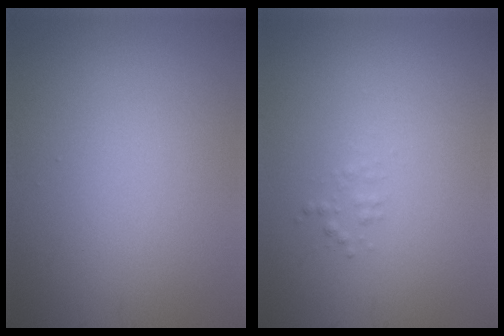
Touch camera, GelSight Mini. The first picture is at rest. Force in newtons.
{"total": 0.7, "press": 0.7, "slide": 0.0}